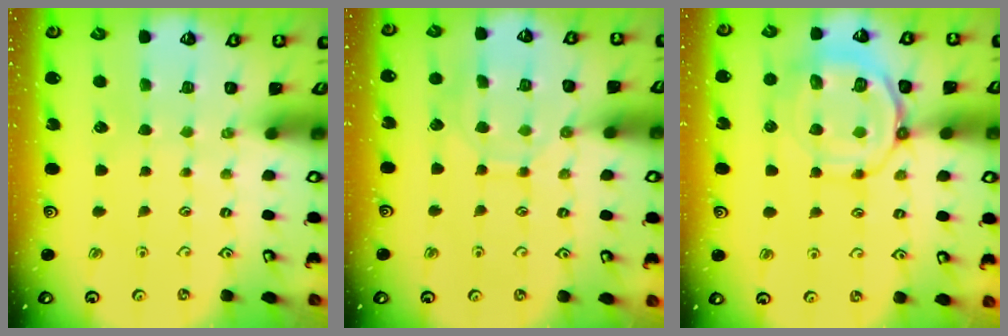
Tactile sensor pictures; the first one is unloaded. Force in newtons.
{"total": 9.4, "press": 9.4, "slide": 0.7}
{"total": 10.4, "press": 10.4, "slide": 1.2}